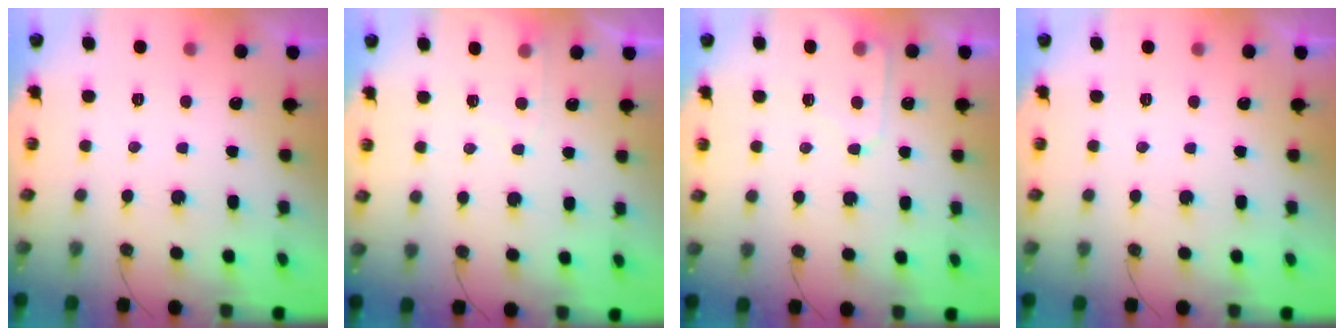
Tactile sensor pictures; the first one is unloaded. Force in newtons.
{"total": 3.6, "press": 3.6, "slide": 0.5}
{"total": 5.4, "press": 5.4, "slide": 0.6}
{"total": 0.0}